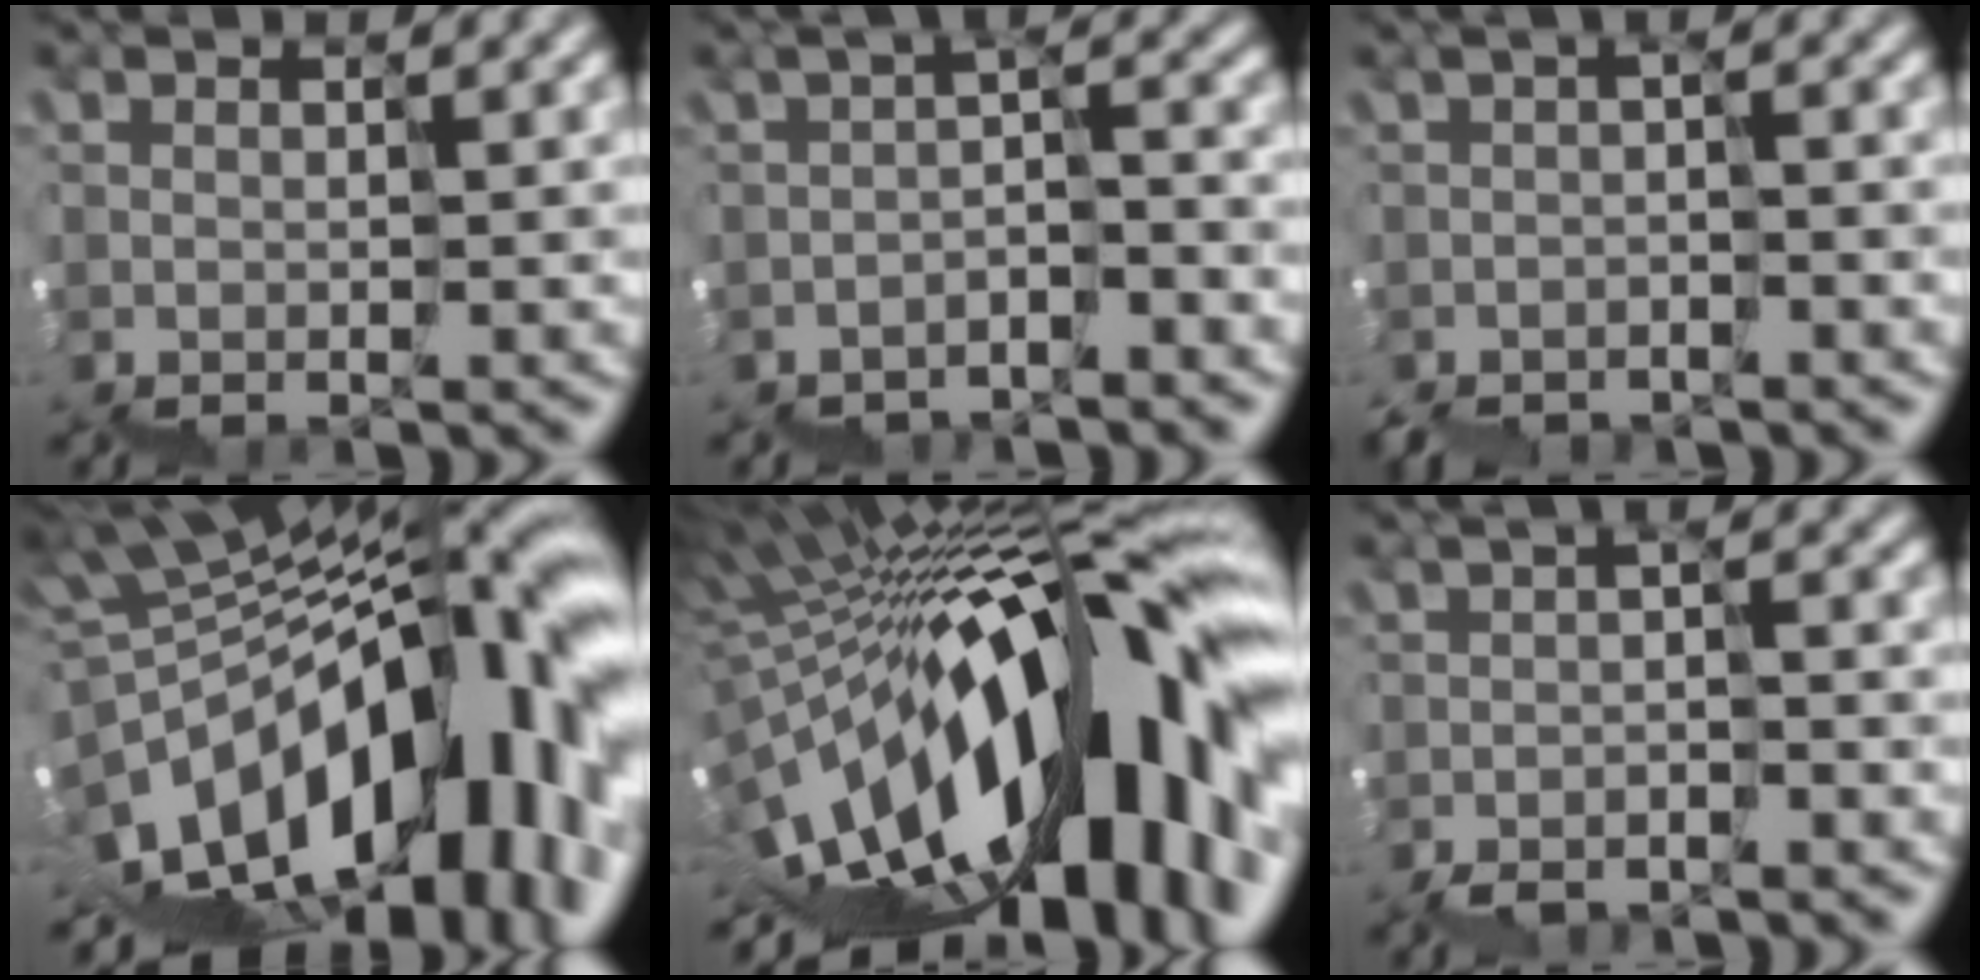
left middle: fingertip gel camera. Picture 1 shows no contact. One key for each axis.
{"total": 3.0, "fx": -2.6, "fy": 0.4, "fz": 1.3, "tx": -0.028, "ty": 0.009, "tz": -0.041}
{"total": 2.4, "fx": -2.4, "fy": 0.2, "fz": 0.3, "tx": -0.007, "ty": -0.006, "tz": -0.030}
{"total": 15.0, "fx": -3.5, "fy": 7.4, "fz": 12.5, "tx": -0.216, "ty": 0.026, "tz": -0.076}
{"total": 15.7, "fx": -3.7, "fy": 5.8, "fz": 14.1, "tx": -0.220, "ty": 0.028, "tz": -0.086}
{"total": 1.6, "fx": -1.6, "fy": -0.1, "fz": 0.3, "tx": -0.017, "ty": 0.001, "tz": -0.028}